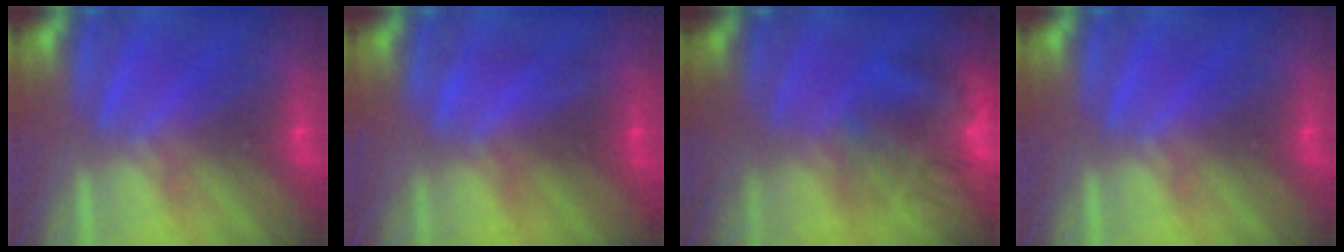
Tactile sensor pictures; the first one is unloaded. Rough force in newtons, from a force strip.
{"total": 1.8}
{"total": 6.9}
{"total": 0.0}